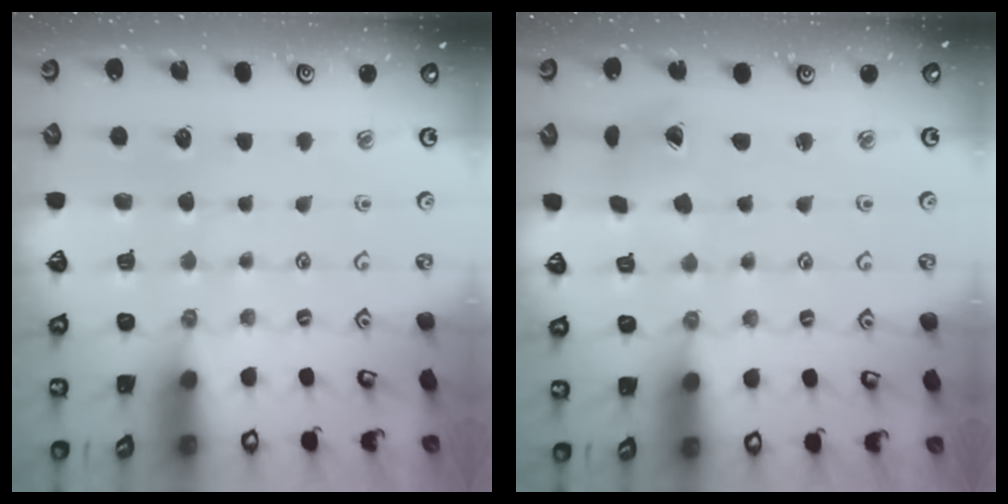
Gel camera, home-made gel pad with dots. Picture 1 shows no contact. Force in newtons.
{"total": 3.7, "press": 3.7, "slide": 0.5}